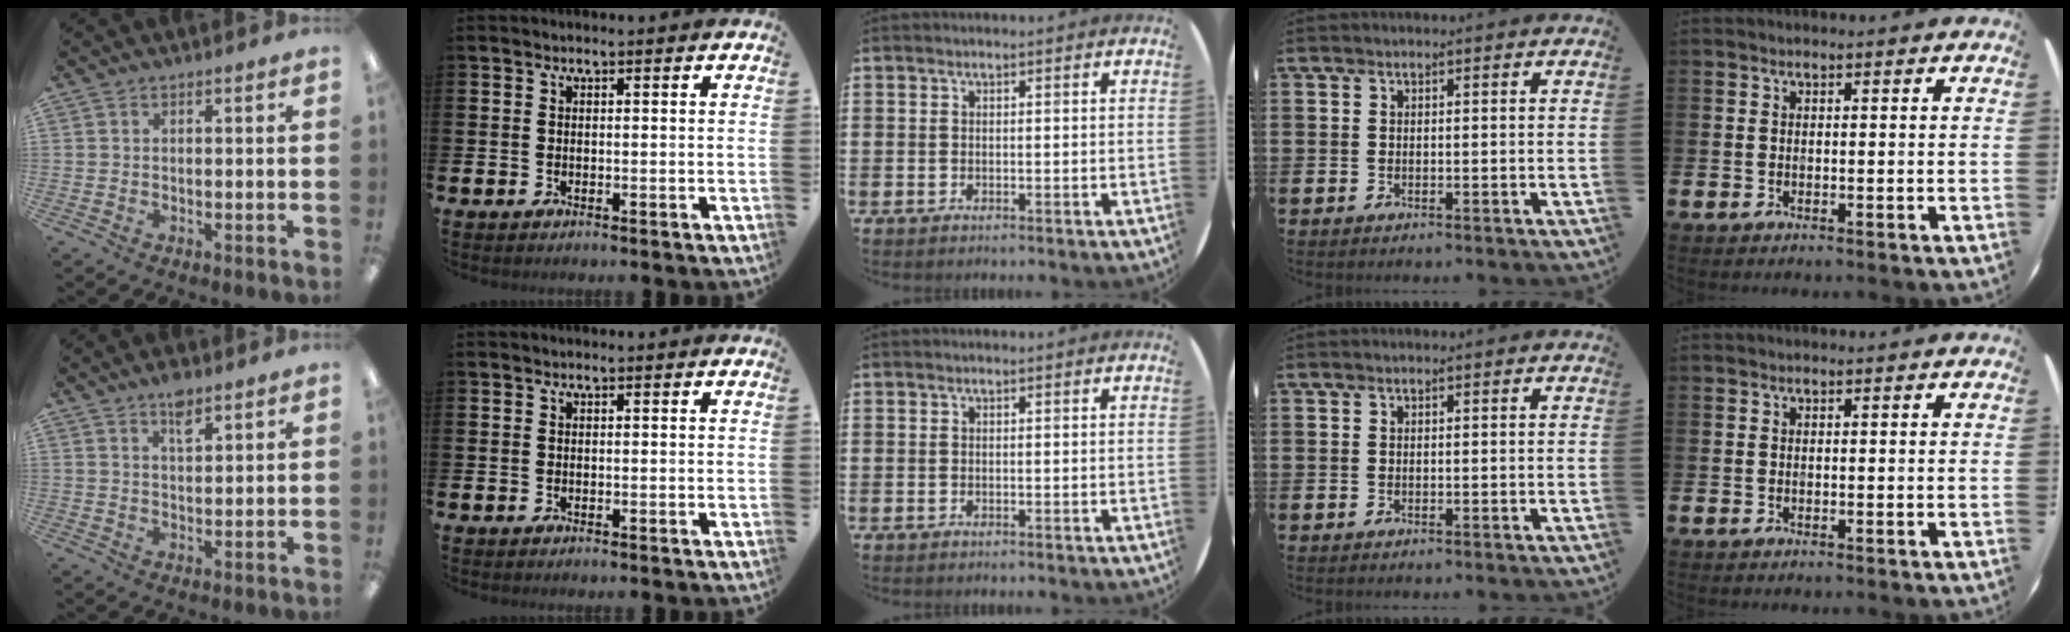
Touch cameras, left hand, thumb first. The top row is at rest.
{"thumb": {"total": 4.5, "force": [3.2, 1.6, 2.7], "torque": [-0.037, -0.014, 0.053]}}